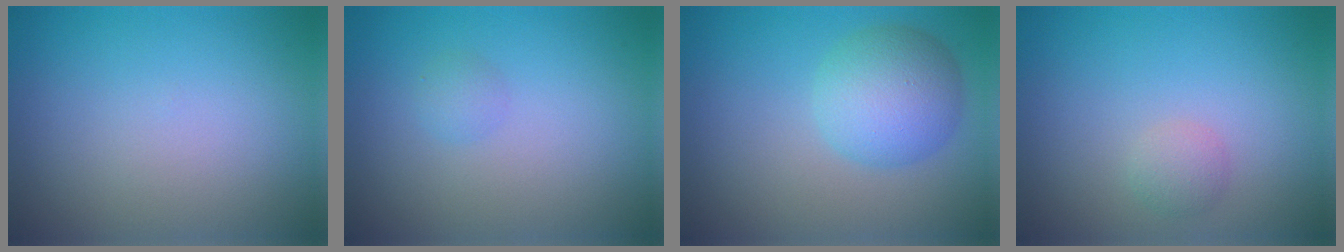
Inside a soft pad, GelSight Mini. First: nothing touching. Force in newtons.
{"total": 1.0, "press": 1.0, "slide": 0.1}
{"total": 5.1, "press": 5.1, "slide": 0.2}
{"total": 1.3, "press": 1.3, "slide": 0.1}